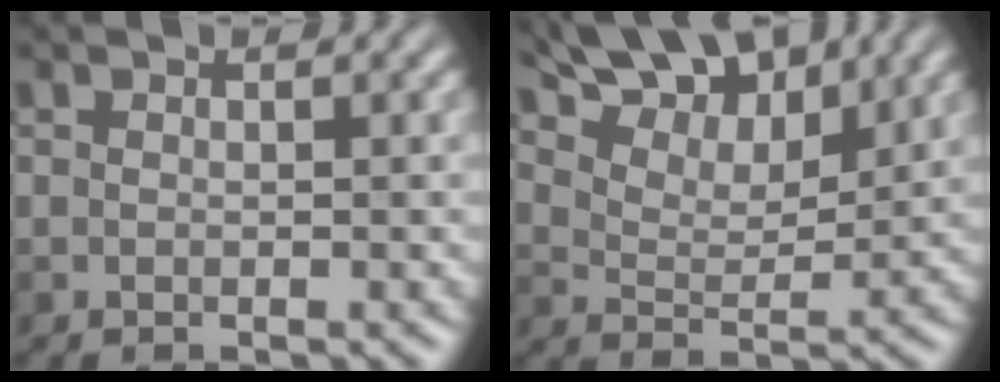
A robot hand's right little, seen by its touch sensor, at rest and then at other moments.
{"total": 10.5, "force": [8.0, 3.9, 5.4], "torque": [-0.092, -0.004, 0.130]}